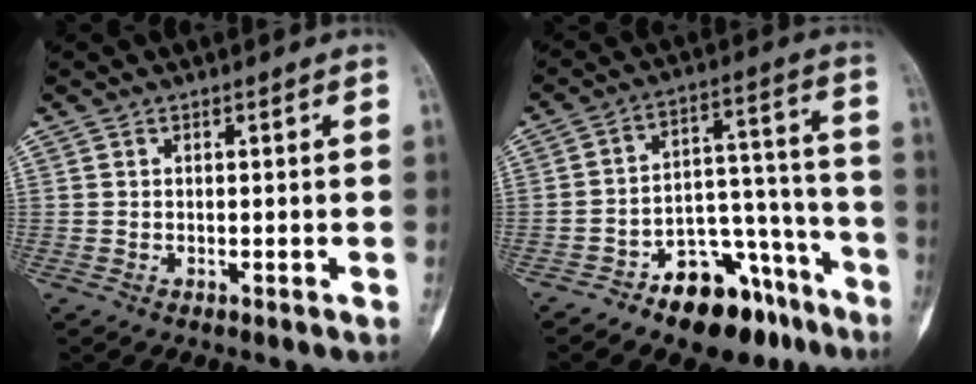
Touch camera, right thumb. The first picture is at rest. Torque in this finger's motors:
{"motor_torque": [1.88, 0.84, 0.87, -1.03, 0.11]}